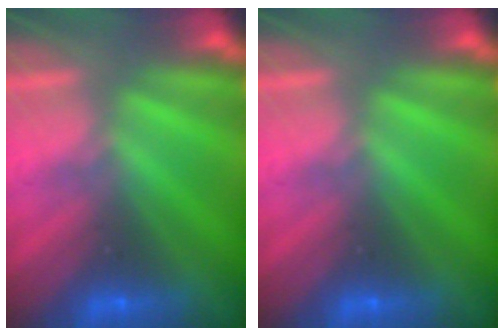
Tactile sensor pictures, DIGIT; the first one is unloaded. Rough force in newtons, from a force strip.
{"total": 0.0}